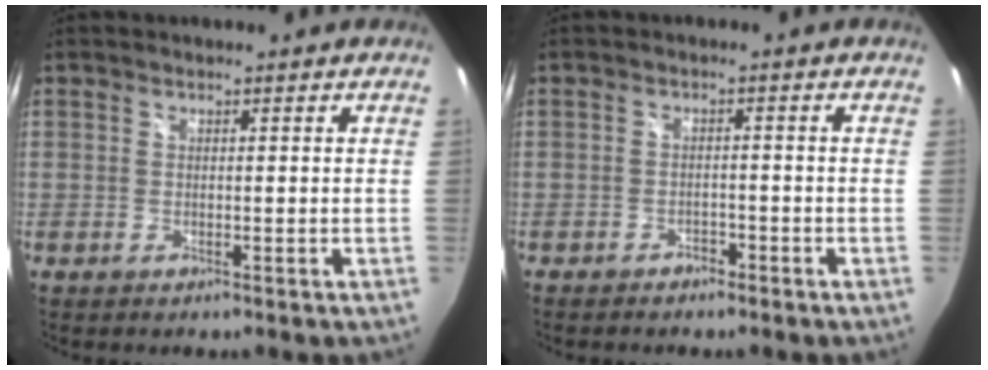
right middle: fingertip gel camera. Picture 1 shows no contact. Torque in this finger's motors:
{"motor_torque": [0.88, -1.26, 0.09, 0.01]}